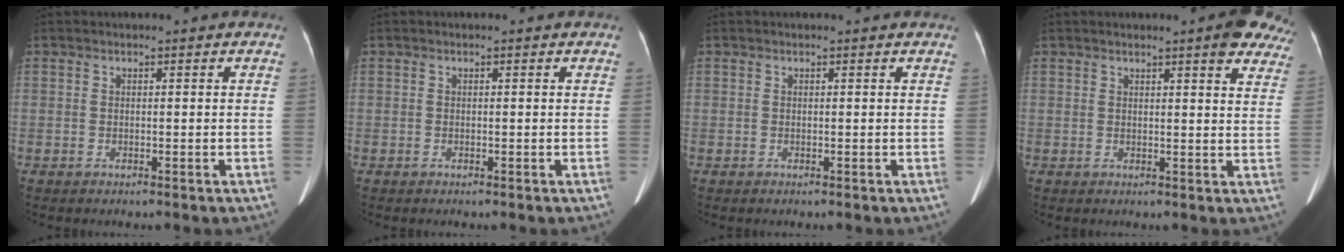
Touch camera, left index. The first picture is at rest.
{"total": 0.0}
{"total": 0.8, "force": [0.8, 0.0, 0.2], "torque": [-0.009, 0.000, 0.003]}
{"total": 7.9, "force": [6.0, 1.3, 5.0], "torque": [-0.041, -0.008, 0.053]}